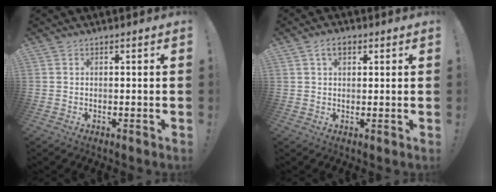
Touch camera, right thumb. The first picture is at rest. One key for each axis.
{"total": 4.1, "fx": 1.8, "fy": 2.5, "fz": 2.7, "tx": -0.043, "ty": 0.004, "tz": 0.031}